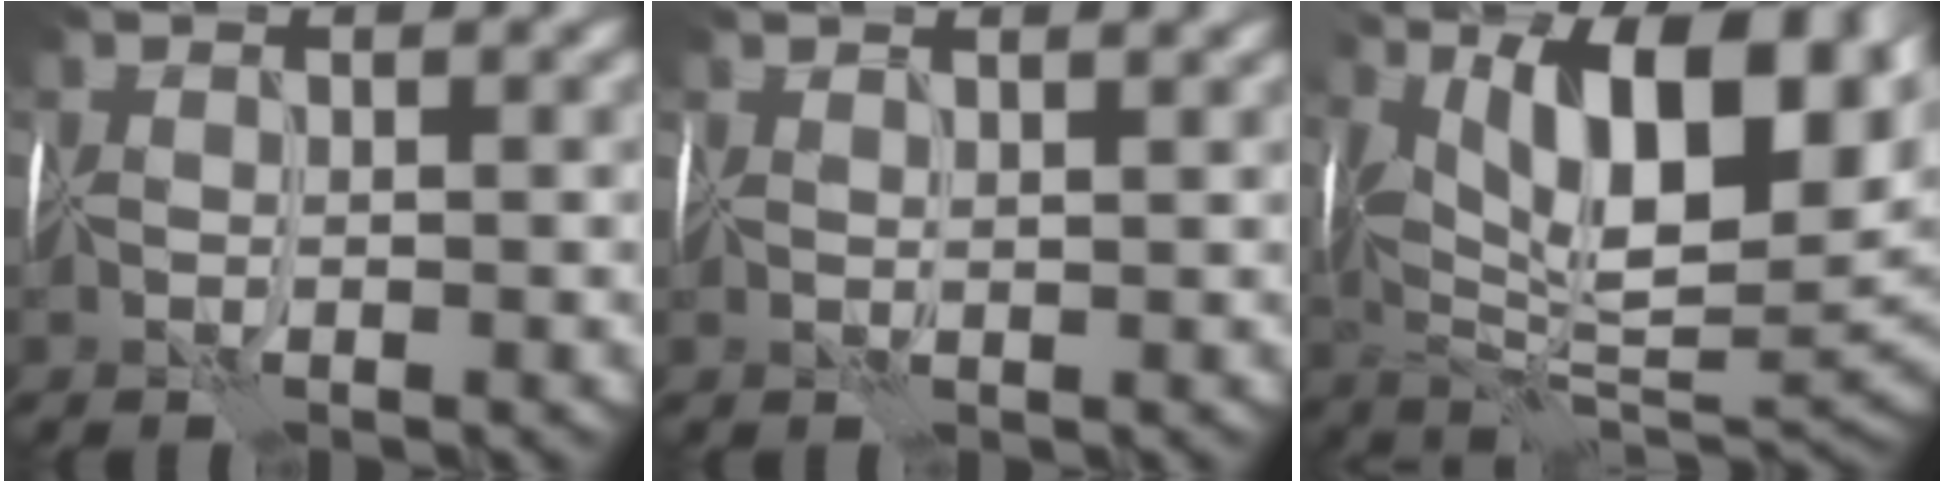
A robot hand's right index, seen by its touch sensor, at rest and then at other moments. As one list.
[{"total": 2.6, "force": [2.2, 0.5, 1.2], "torque": [-0.008, 0.010, 0.031]}, {"total": 14.6, "force": [6.2, 5.8, 11.9], "torque": [-0.183, 0.024, 0.102]}]